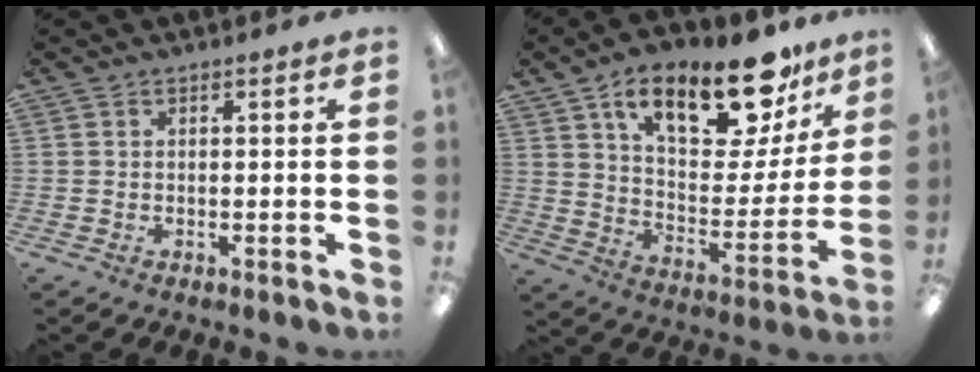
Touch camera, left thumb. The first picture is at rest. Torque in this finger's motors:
{"motor_torque": [2.48, 2.48, 1.33, -1.44, 0.29]}